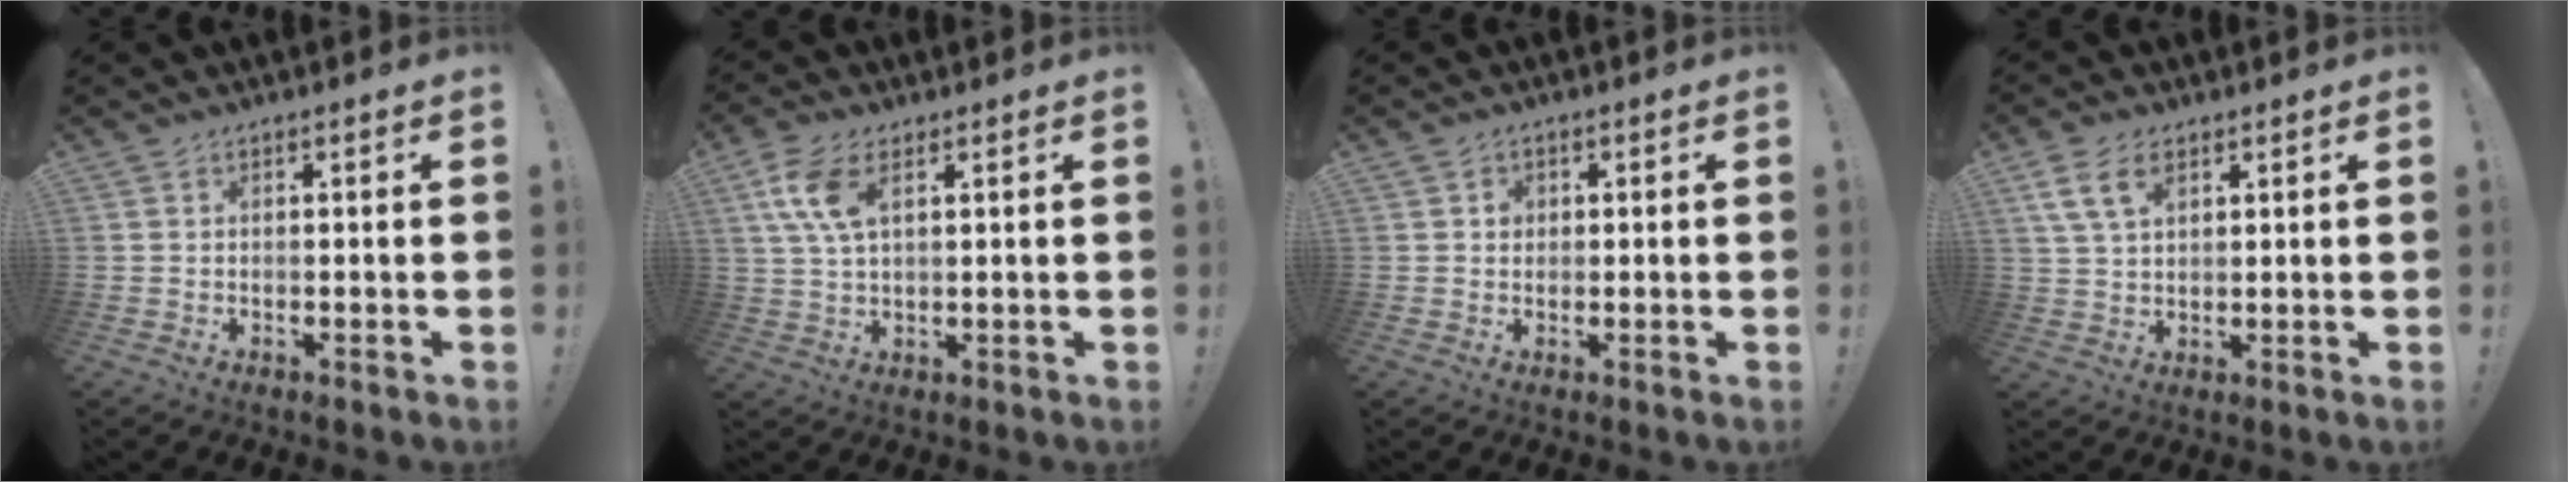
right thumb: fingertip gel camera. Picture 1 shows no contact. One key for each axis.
{"total": 9.0, "fx": 3.4, "fy": 4.5, "fz": 7.0, "tx": -0.149, "ty": -0.004, "tz": 0.061}
{"total": 1.8, "fx": 0.3, "fy": 1.7, "fz": 0.6, "tx": -0.001, "ty": 0.000, "tz": 0.001}
{"total": 7.9, "fx": 3.9, "fy": 4.4, "fz": 5.3, "tx": -0.093, "ty": -0.002, "tz": 0.077}